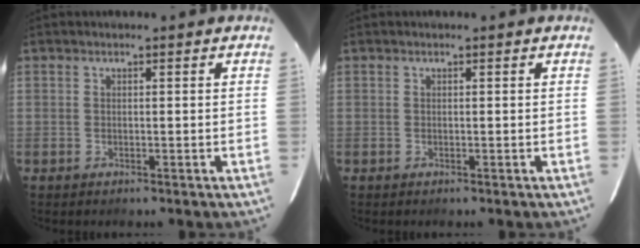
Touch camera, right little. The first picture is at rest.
{"total": 0.0}